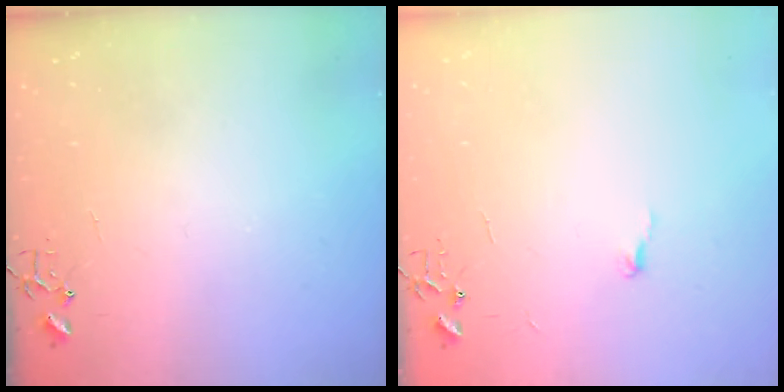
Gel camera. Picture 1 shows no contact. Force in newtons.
{"total": 3.7, "press": 3.7, "slide": 0.3}